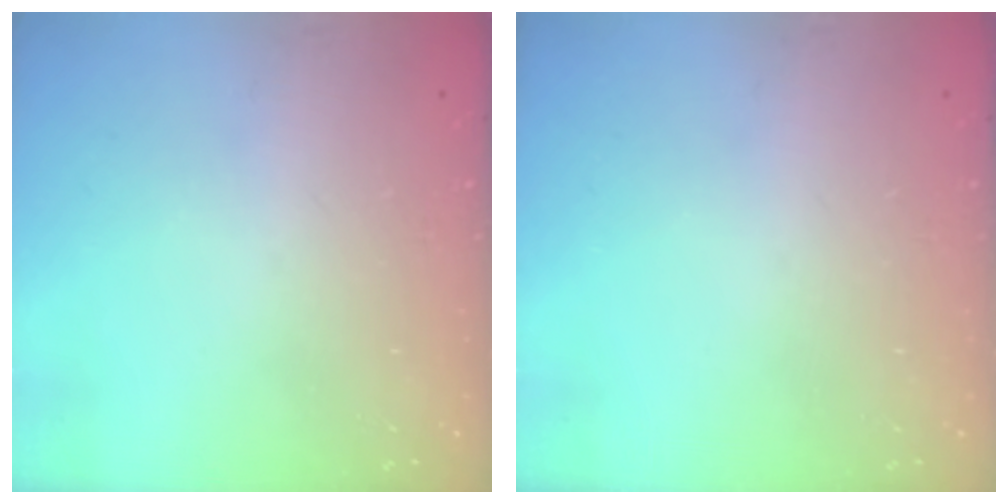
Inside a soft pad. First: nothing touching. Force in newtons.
{"total": 0.0}